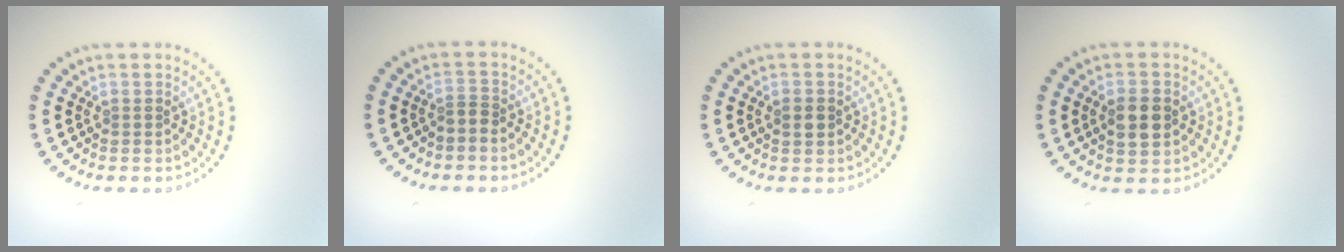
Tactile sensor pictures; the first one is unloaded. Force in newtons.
{"total": 0.9, "press": 0.7, "slide": 0.7}
{"total": 1.7, "press": 1.7, "slide": 0.1}
{"total": 3.2, "press": 3.2, "slide": 0.2}